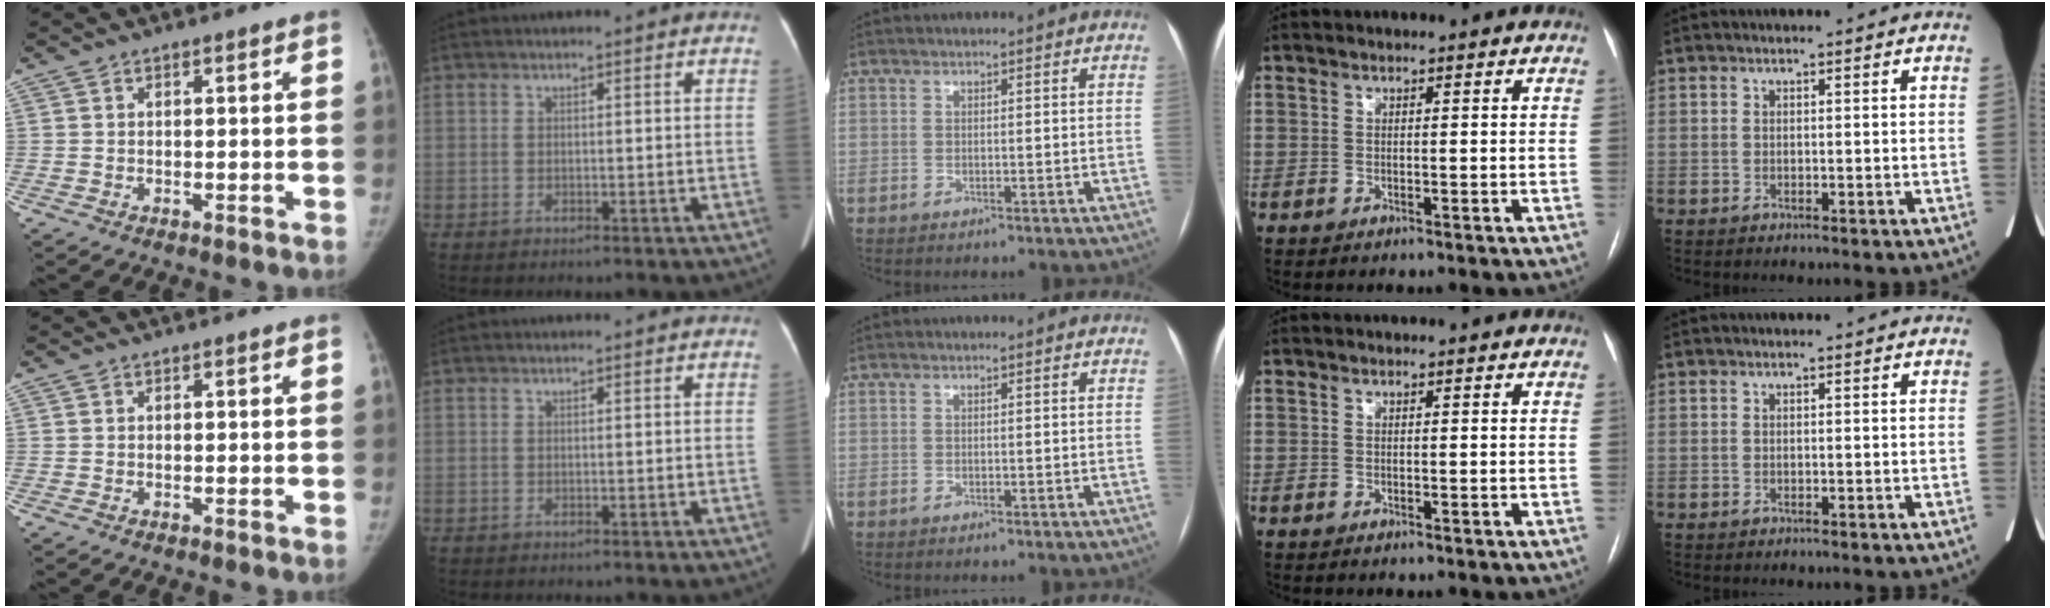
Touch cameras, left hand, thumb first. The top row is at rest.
{}